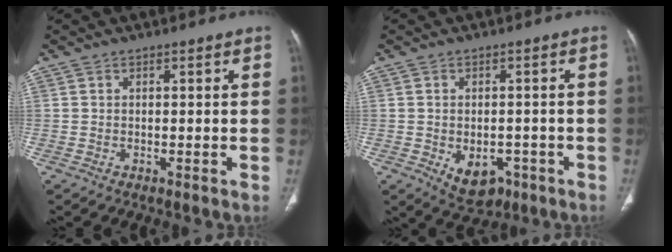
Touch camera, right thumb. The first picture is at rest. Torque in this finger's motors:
{"motor_torque": [-0.42, 0.30, -0.04, 0.01, 0.15]}